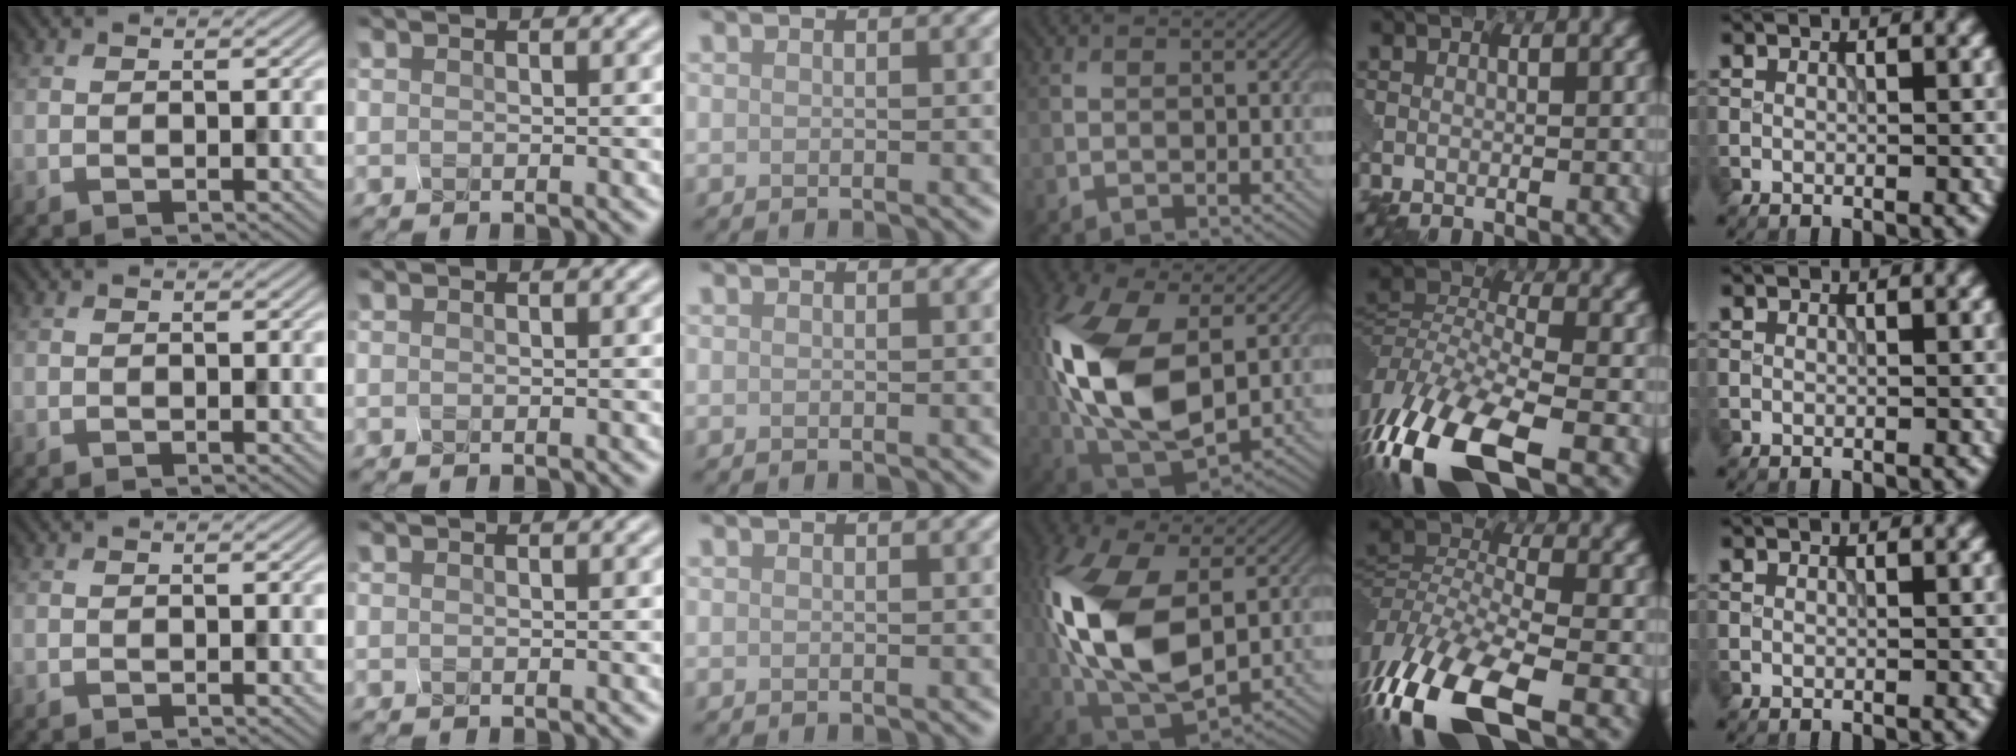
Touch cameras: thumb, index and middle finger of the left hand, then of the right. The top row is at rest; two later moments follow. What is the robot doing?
{"motion": "squeeze", "object": "clothespin"}